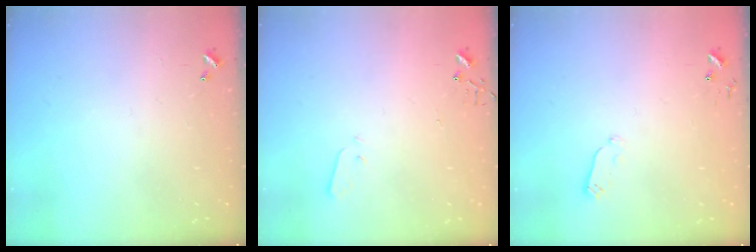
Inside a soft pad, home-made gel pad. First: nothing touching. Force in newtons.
{"total": 1.9, "press": 1.9, "slide": 0.4}
{"total": 2.9, "press": 2.9, "slide": 0.4}